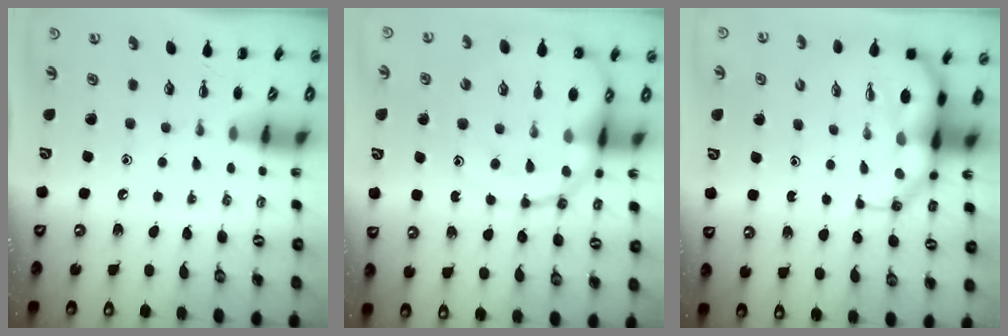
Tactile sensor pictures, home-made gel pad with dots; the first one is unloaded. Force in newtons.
{"total": 17.9, "press": 17.6, "slide": 3.0}
{"total": 7.9, "press": 7.5, "slide": 2.5}